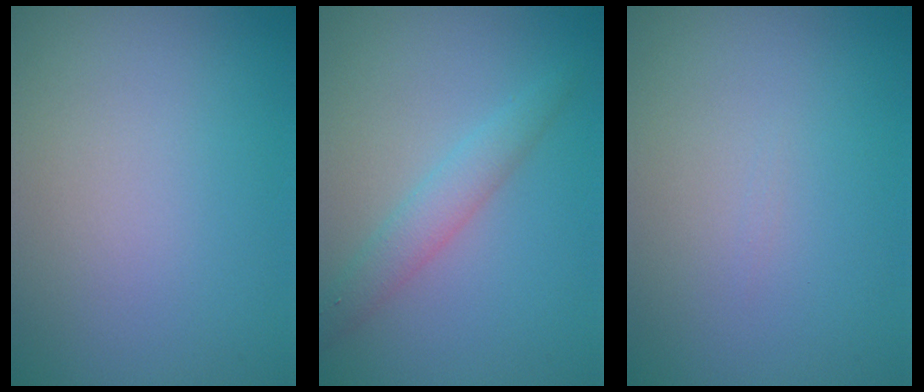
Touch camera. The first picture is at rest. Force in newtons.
{"total": 2.5, "press": 2.5, "slide": 0.1}
{"total": 0.0}